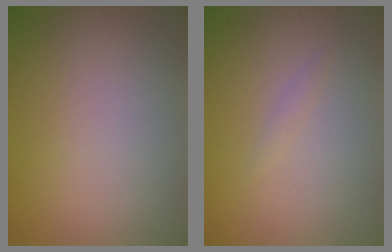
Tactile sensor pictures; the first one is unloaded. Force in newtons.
{"total": 0.6, "press": 0.6, "slide": 0.1}